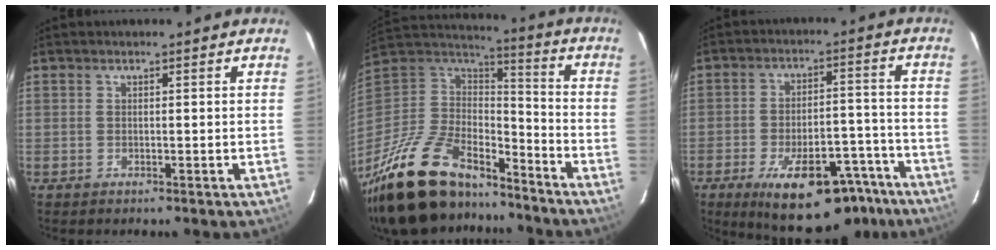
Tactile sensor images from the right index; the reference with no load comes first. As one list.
[{"total": 29.8, "force": [-21.6, 12.7, 16.1], "torque": [-0.338, -0.010, -0.355]}, {"total": 20.4, "force": [-13.9, 8.2, 12.6], "torque": [-0.198, 0.001, -0.182]}]